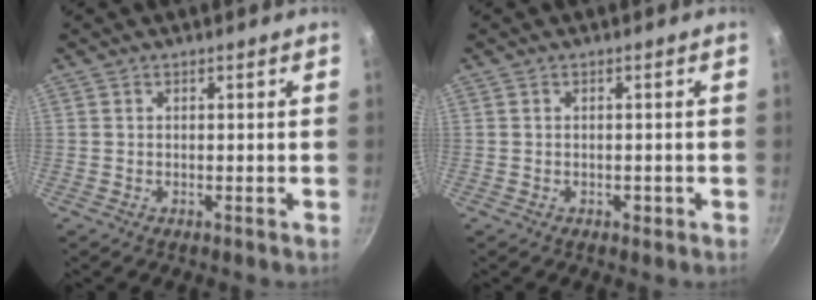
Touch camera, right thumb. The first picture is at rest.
{"total": 1.2, "force": [-0.4, 0.9, 0.8], "torque": [-0.010, 0.003, -0.005]}